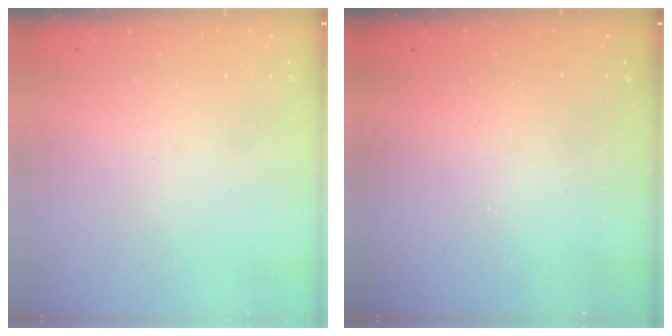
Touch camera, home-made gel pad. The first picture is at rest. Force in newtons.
{"total": 2.1, "press": 2.1, "slide": 0.4}